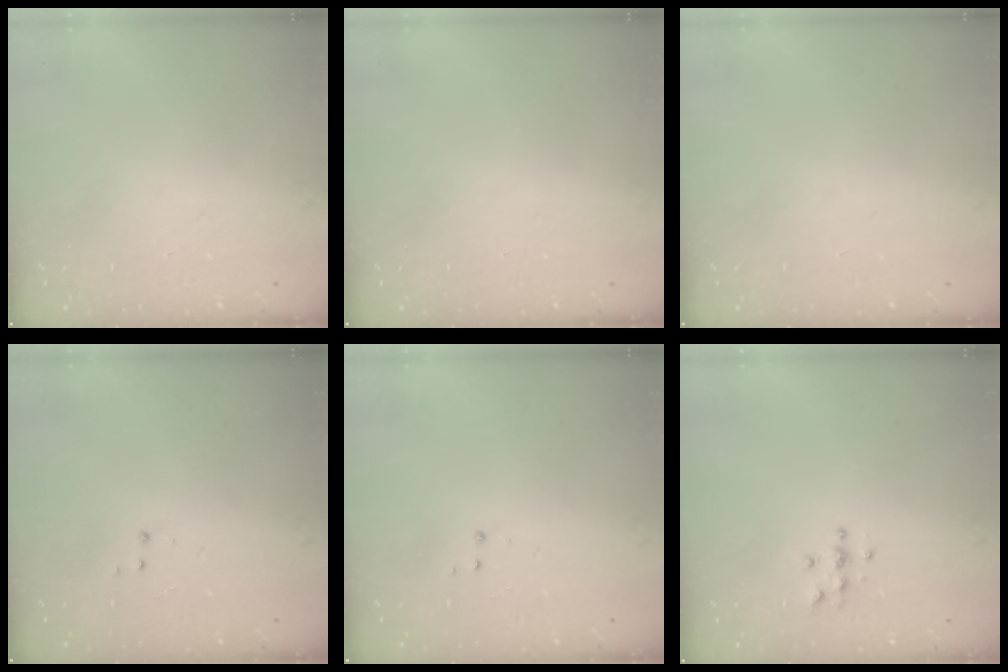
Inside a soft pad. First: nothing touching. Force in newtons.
{"total": 0.0}
{"total": 0.0}
{"total": 2.9, "press": 2.8, "slide": 0.4}
{"total": 2.9, "press": 2.8, "slide": 0.4}
{"total": 3.8, "press": 3.8, "slide": 0.4}